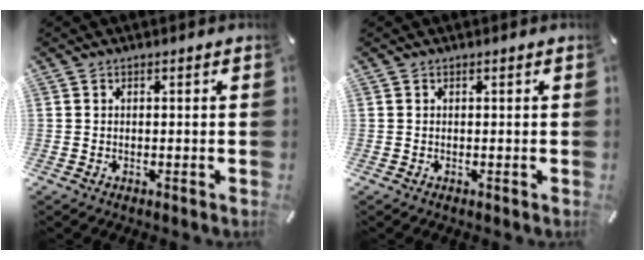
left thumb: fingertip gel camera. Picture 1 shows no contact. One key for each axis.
{"total": 0.0}